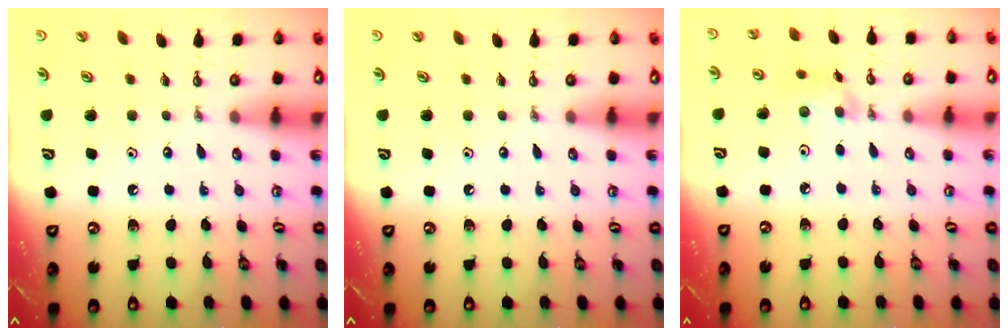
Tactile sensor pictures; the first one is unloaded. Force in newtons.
{"total": 0.0}
{"total": 7.0, "press": 6.6, "slide": 2.5}